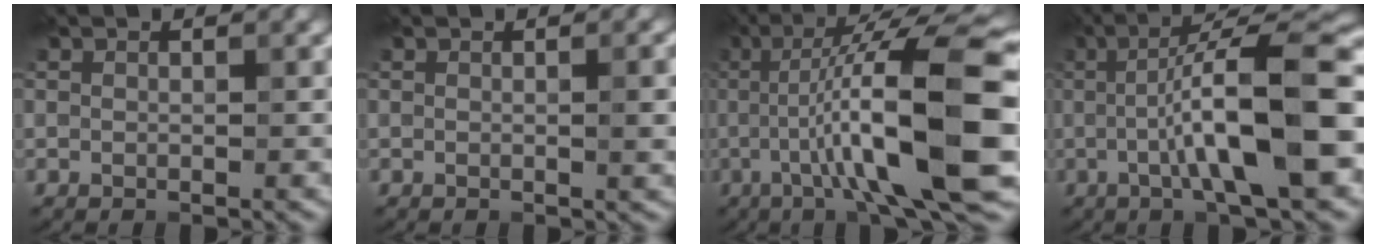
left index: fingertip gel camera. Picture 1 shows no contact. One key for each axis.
{"total": 2.1, "fx": 0.1, "fy": 0.5, "fz": 2.1, "tx": -0.024, "ty": 0.001, "tz": -0.001}
{"total": 14.1, "fx": -1.4, "fy": 2.4, "fz": 13.8, "tx": -0.203, "ty": 0.025, "tz": -0.024}
{"total": 11.2, "fx": -0.9, "fy": 2.1, "fz": 10.9, "tx": -0.154, "ty": 0.017, "tz": -0.021}